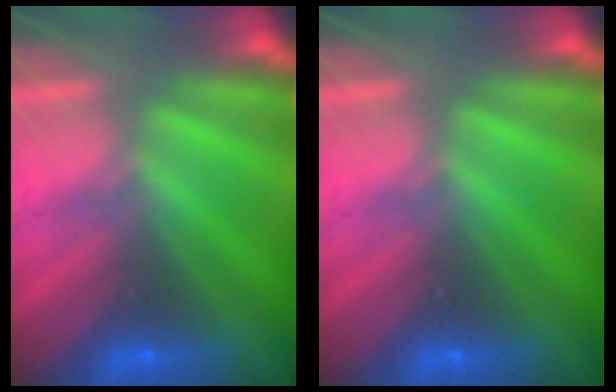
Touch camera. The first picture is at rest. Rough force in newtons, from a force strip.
{"total": 0.0}